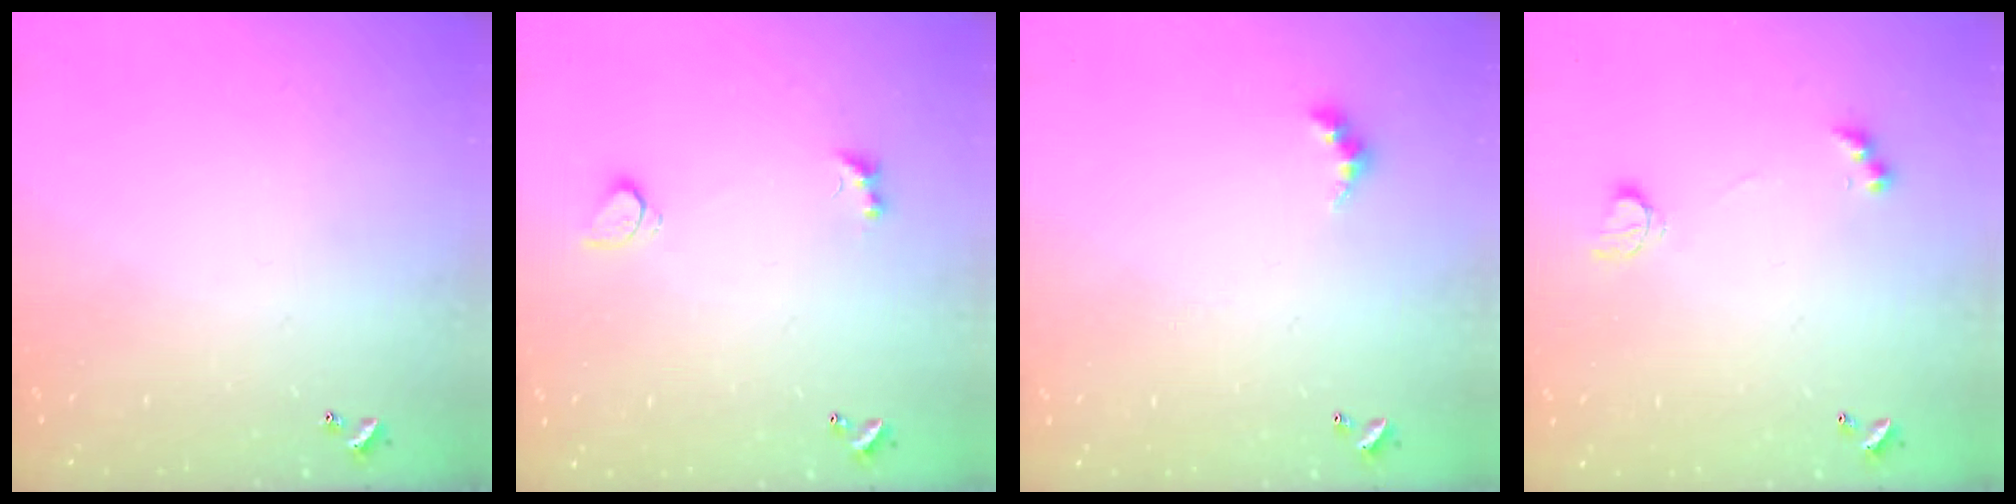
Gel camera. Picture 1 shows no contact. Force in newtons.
{"total": 3.1, "press": 2.8, "slide": 1.3}
{"total": 2.4, "press": 2.4, "slide": 0.5}
{"total": 4.1, "press": 4.0, "slide": 0.7}